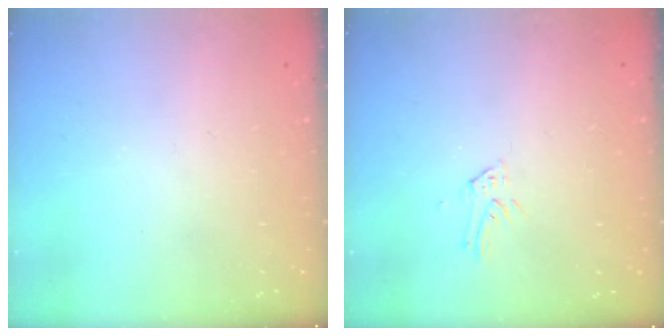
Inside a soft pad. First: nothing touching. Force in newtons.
{"total": 4.3, "press": 4.3, "slide": 0.4}